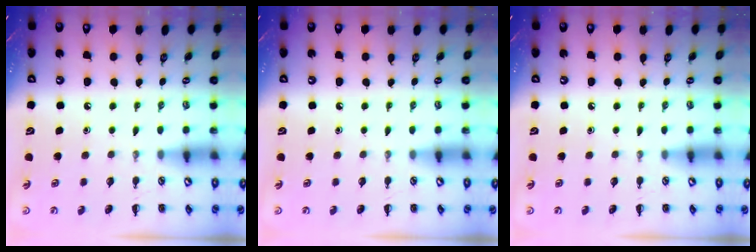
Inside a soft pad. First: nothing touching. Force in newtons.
{"total": 0.0}
{"total": 0.0}